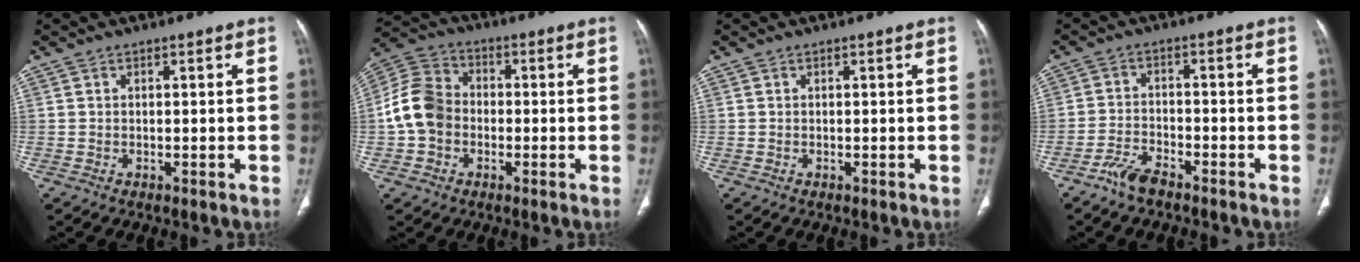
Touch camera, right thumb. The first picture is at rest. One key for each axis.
{"total": 10.5, "fx": -1.3, "fy": 8.6, "fz": 5.8, "tx": -0.106, "ty": 0.032, "tz": -0.036}
{"total": 0.0}
{"total": 4.4, "fx": -3.6, "fy": 1.5, "fz": 2.1, "tx": -0.048, "ty": 0.020, "tz": -0.070}